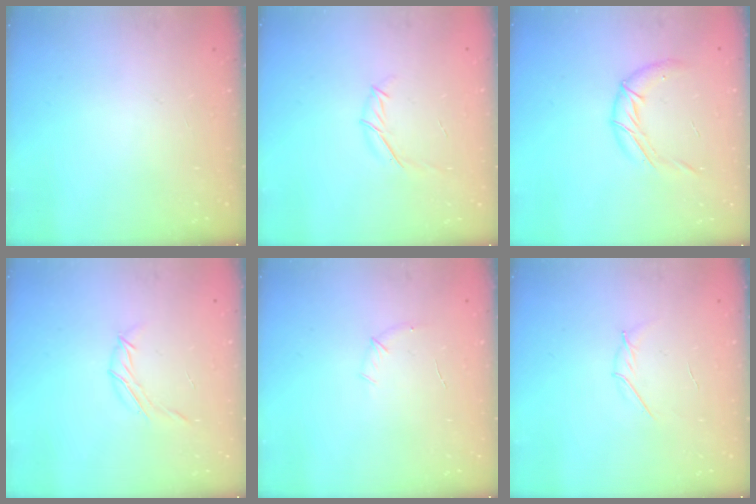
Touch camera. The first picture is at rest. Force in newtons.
{"total": 6.0, "press": 5.9, "slide": 1.0}
{"total": 9.5, "press": 9.4, "slide": 1.1}
{"total": 6.1, "press": 5.9, "slide": 1.4}
{"total": 5.0, "press": 4.8, "slide": 1.4}
{"total": 3.3, "press": 3.2, "slide": 0.8}